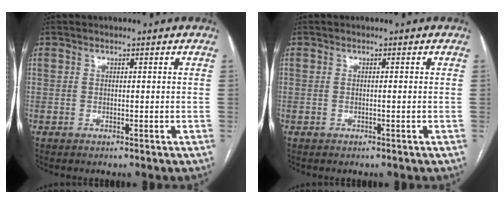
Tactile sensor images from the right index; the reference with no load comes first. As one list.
[{"total": 0.5, "force": [0.0, 0.0, 0.5], "torque": [-0.011, 0.002, 0.003]}]